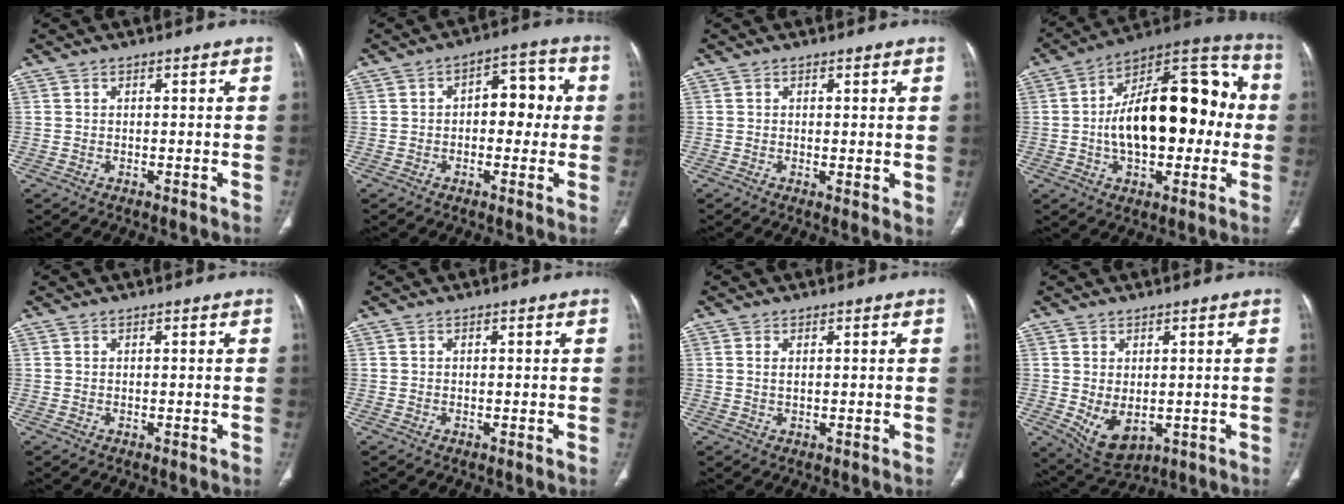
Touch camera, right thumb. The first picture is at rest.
{"total": 8.6, "force": [0.4, 5.1, 6.9], "torque": [-0.056, 0.026, 0.000]}
{"total": 2.3, "force": [0.4, 1.0, 2.1], "torque": [-0.036, -0.012, 0.005]}
{"total": 24.9, "force": [-0.2, 13.3, 21.1], "torque": [-0.302, 0.042, -0.006]}
{"total": 0.0}
{"total": 0.0}
{"total": 1.1, "force": [0.3, 0.5, 0.9], "torque": [-0.024, 0.002, 0.010]}
{"total": 7.3, "force": [-1.0, 4.7, 5.5], "torque": [-0.084, -0.011, 0.008]}